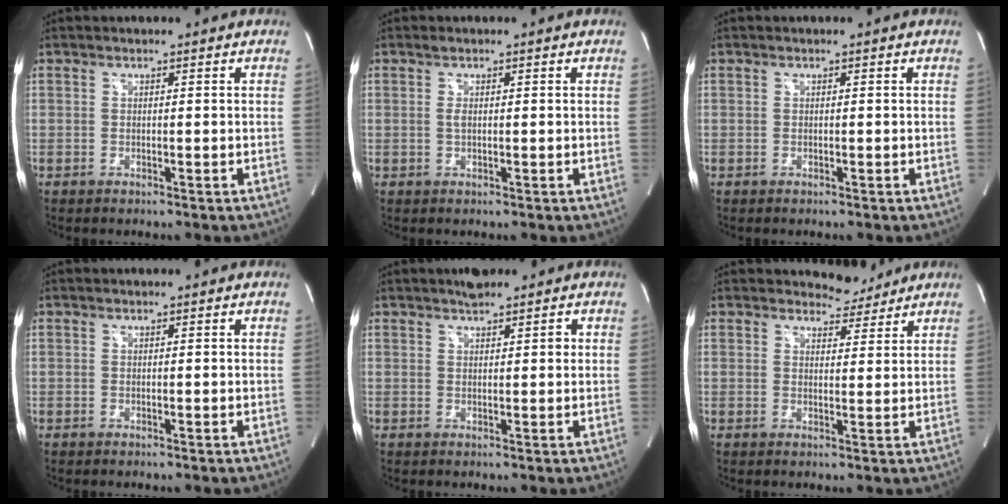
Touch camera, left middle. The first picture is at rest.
{"total": 0.9, "force": [0.3, 0.2, 0.9], "torque": [-0.024, -0.002, 0.007]}
{"total": 0.0}
{"total": 0.0}
{"total": 2.8, "force": [1.9, 1.1, 1.7], "torque": [-0.030, 0.010, 0.031]}
{"total": 3.3, "force": [3.1, 1.1, -0.3], "torque": [0.004, -0.007, 0.042]}